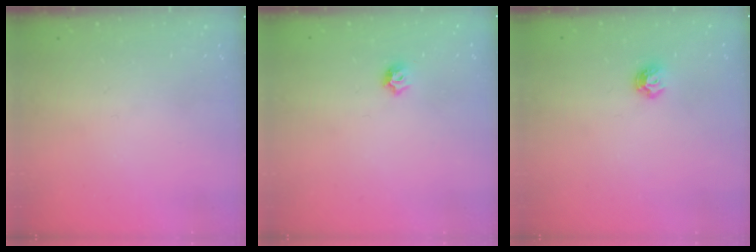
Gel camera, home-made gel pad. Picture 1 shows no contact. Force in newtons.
{"total": 4.0, "press": 3.9, "slide": 0.8}
{"total": 5.2, "press": 5.1, "slide": 0.8}